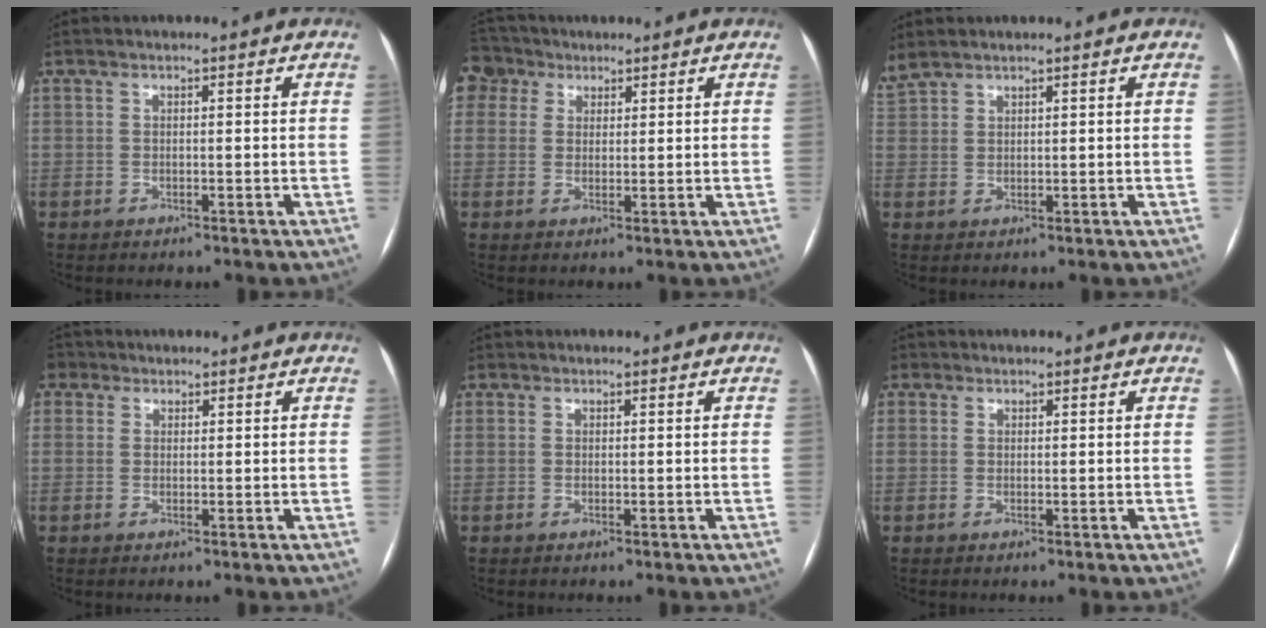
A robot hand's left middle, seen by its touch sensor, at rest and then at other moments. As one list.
[{"total": 5.3, "force": [3.2, 4.1, 0.5], "torque": [-0.019, 0.025, 0.066]}, {"total": 2.9, "force": [2.7, 0.6, 0.7], "torque": [-0.030, 0.021, 0.067]}, {"total": 3.3, "force": [1.6, 2.8, 0.7], "torque": [-0.012, 0.016, 0.028]}, {"total": 0.7, "force": [0.3, 0.7, 0.1], "torque": [0.005, 0.001, 0.001]}, {"total": 1.9, "force": [0.8, 1.7, 0.2], "torque": [0.007, 0.003, 0.008]}]